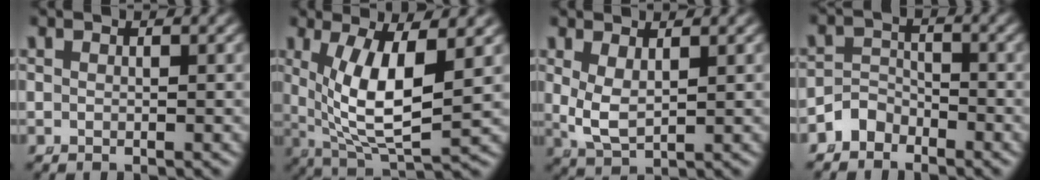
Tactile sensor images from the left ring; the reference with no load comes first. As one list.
[{"total": 8.7, "force": [0.9, 4.1, 7.7], "torque": [-0.146, -0.025, 0.037]}, {"total": 3.5, "force": [0.6, 2.2, 2.6], "torque": [-0.076, -0.019, 0.027]}, {"total": 3.9, "force": [-2.7, 2.6, 0.9], "torque": [-0.021, -0.011, -0.046]}]